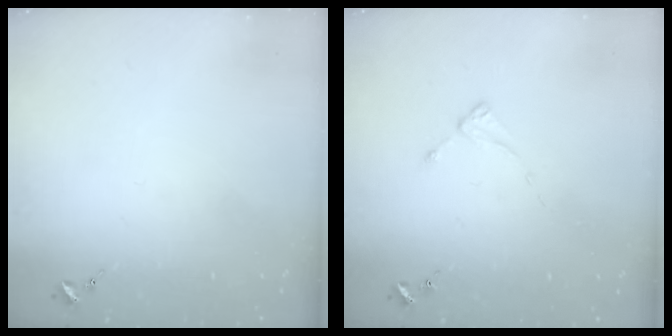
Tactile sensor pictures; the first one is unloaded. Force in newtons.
{"total": 2.0, "press": 2.0, "slide": 0.3}